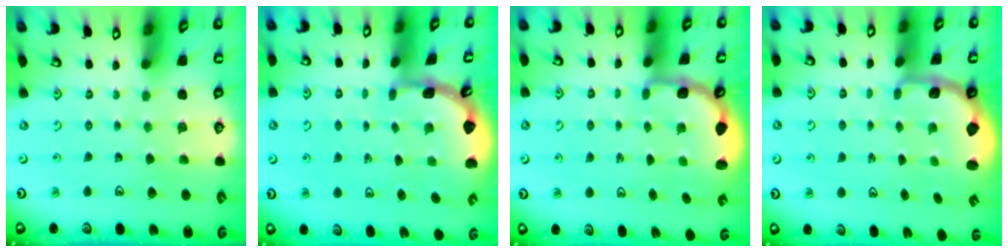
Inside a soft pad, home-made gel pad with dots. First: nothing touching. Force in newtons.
{"total": 1.7, "press": 1.7, "slide": 0.2}
{"total": 3.0, "press": 2.1, "slide": 2.2}
{"total": 2.4, "press": 1.1, "slide": 2.2}